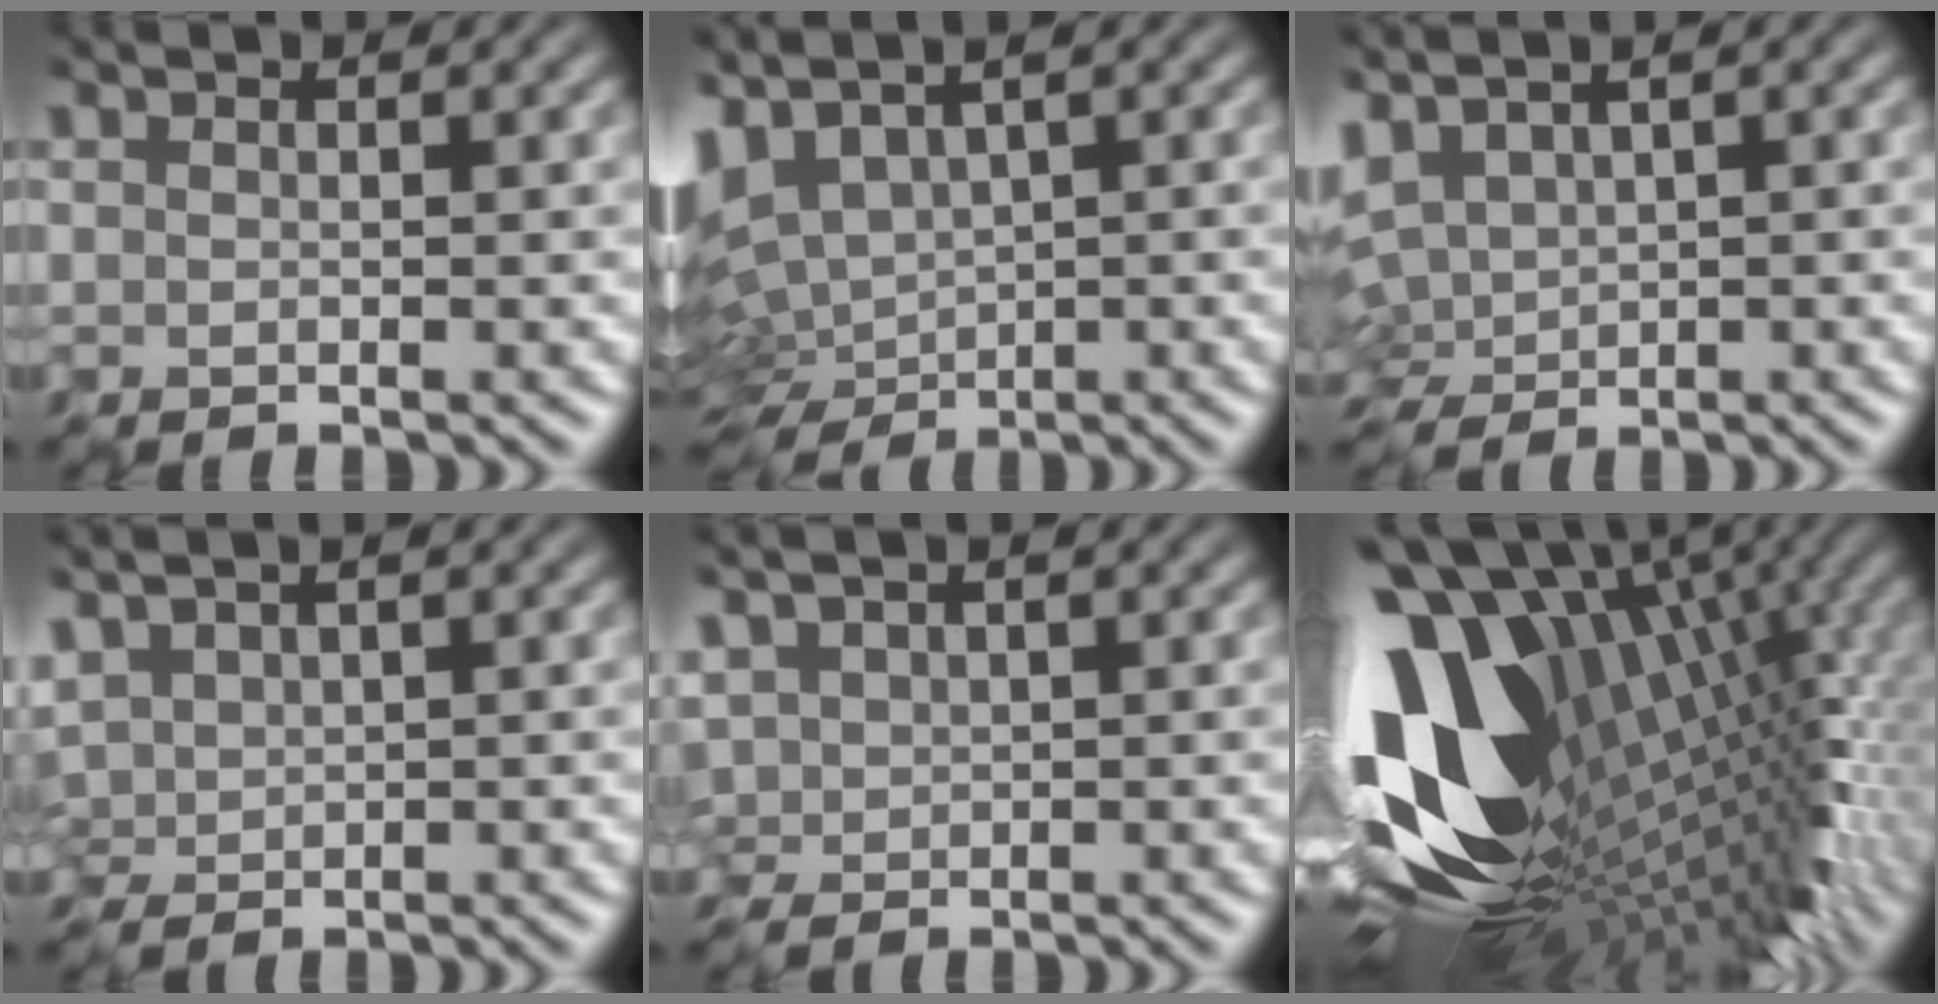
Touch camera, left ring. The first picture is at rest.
{"total": 7.9, "force": [-0.3, 4.7, 6.3], "torque": [-0.137, -0.014, 0.019]}
{"total": 4.6, "force": [1.2, 3.0, 3.2], "torque": [-0.085, 0.005, 0.026]}
{"total": 2.3, "force": [1.0, 1.5, 1.5], "torque": [-0.038, 0.009, 0.024]}
{"total": 2.2, "force": [0.5, 1.7, 1.3], "torque": [-0.032, 0.008, 0.011]}
{"total": 16.7, "force": [0.0, 9.1, 14.0], "torque": [-0.268, -0.025, 0.015]}